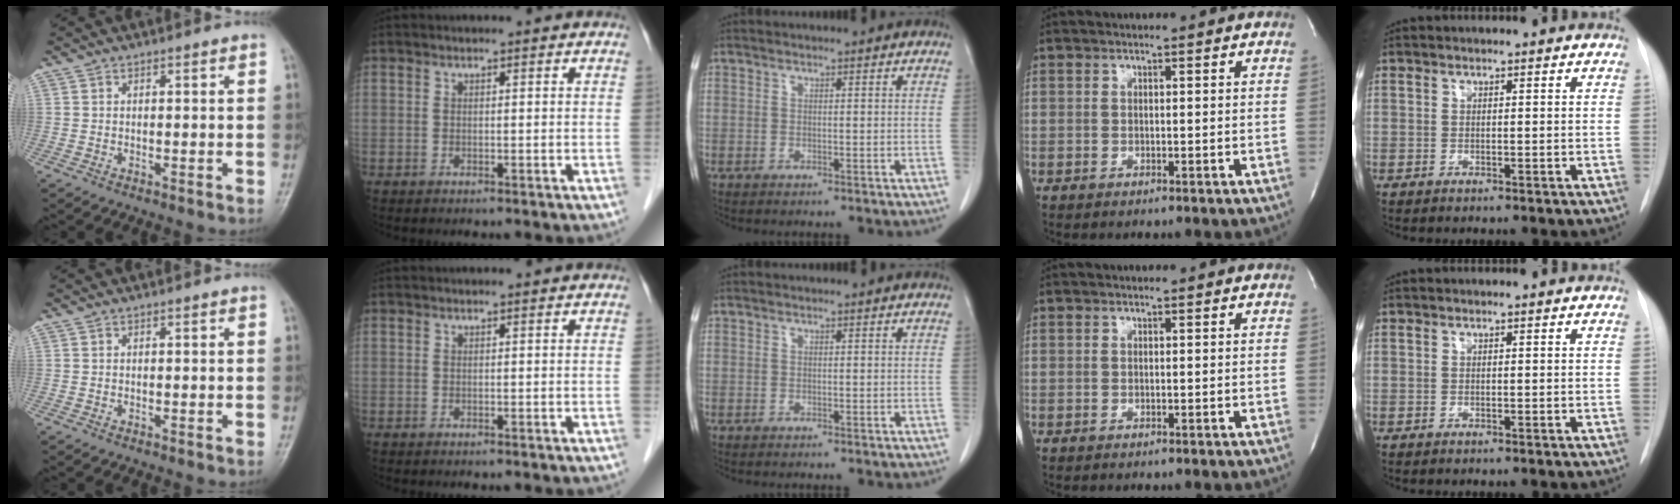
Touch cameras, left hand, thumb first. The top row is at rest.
{}